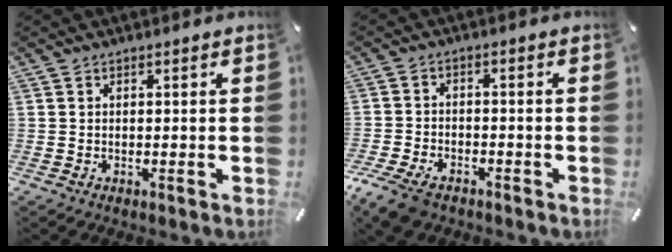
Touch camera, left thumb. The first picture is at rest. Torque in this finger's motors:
{"motor_torque": [0.03, 1.33, 0.77, 0.68, 0.12]}